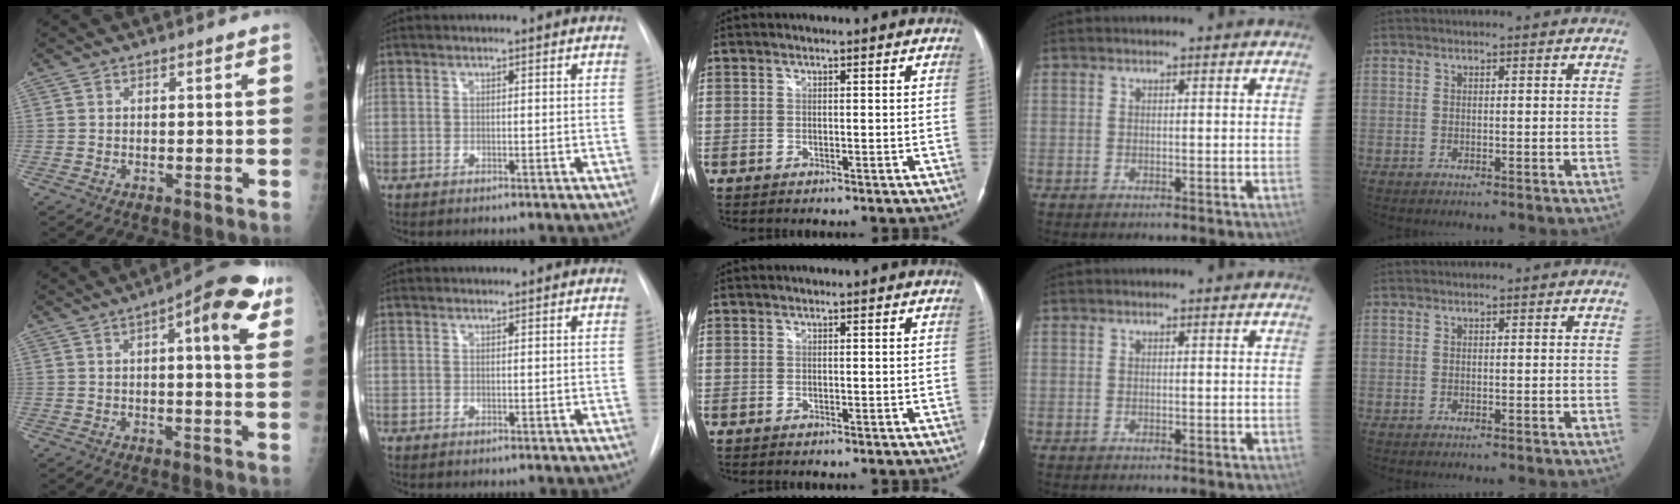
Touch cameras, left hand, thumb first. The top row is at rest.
{"thumb": {"total": 11.4, "force": [5.0, 3.2, 9.8], "torque": [-0.115, 0.000, 0.057]}}